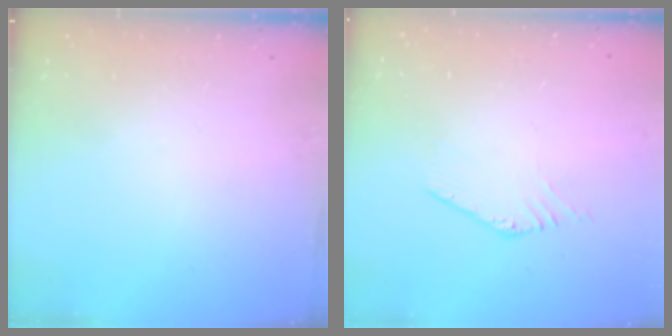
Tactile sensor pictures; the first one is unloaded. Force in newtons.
{"total": 0.7, "press": 0.7, "slide": 0.1}